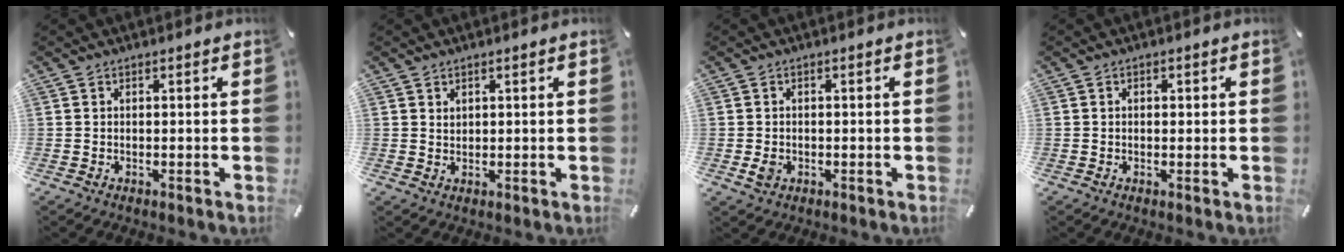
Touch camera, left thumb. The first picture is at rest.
{"total": 1.4, "force": [0.9, 1.1, 0.1], "torque": [0.005, -0.003, 0.016]}
{"total": 2.4, "force": [-0.6, 1.9, 1.4], "torque": [-0.031, 0.000, -0.011]}
{"total": 1.1, "force": [0.0, 0.9, 0.6], "torque": [-0.012, 0.006, -0.002]}